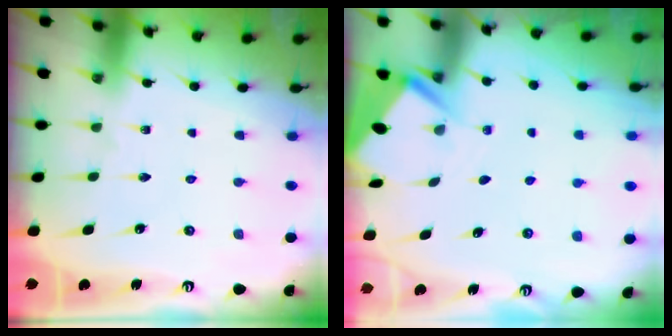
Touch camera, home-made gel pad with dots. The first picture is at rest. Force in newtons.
{"total": 2.9, "press": 2.8, "slide": 0.4}